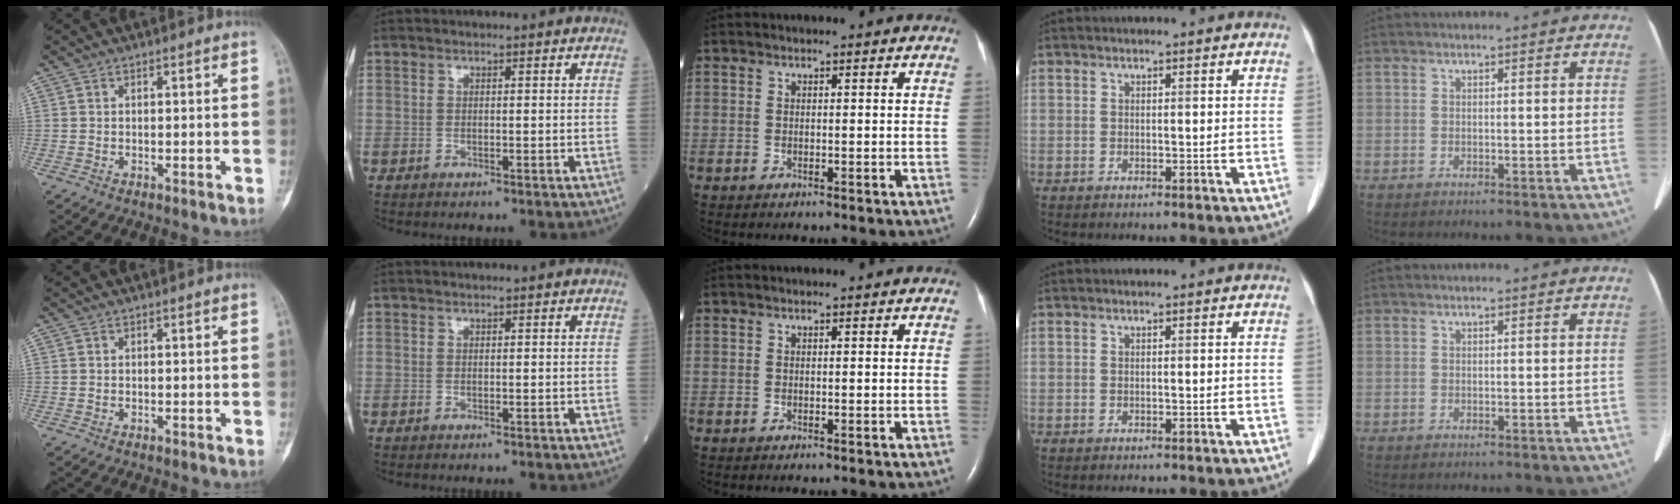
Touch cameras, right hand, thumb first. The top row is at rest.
{}